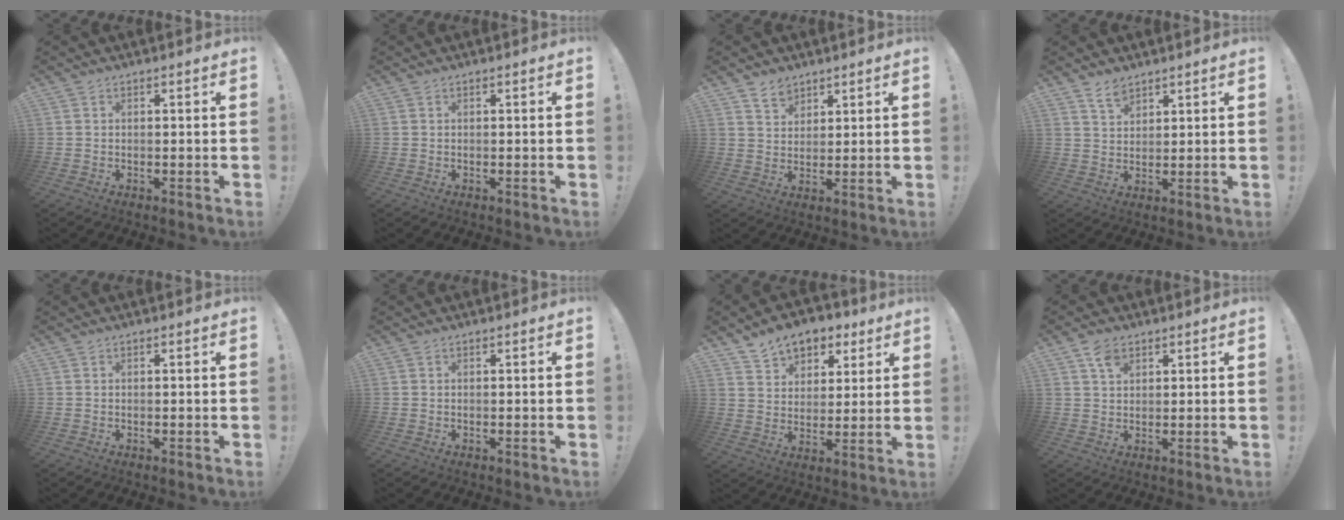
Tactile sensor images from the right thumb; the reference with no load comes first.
{"total": 0.0}
{"total": 5.3, "force": [4.1, 3.3, 0.8], "torque": [-0.010, -0.026, 0.077]}
{"total": 4.7, "force": [3.8, 2.2, 1.7], "torque": [-0.028, -0.020, 0.070]}
{"total": 0.0}
{"total": 0.0}
{"total": 9.8, "force": [6.8, 6.3, 3.1], "torque": [-0.048, -0.040, 0.130]}
{"total": 4.5, "force": [2.6, 2.6, 2.5], "torque": [-0.045, -0.008, 0.048]}